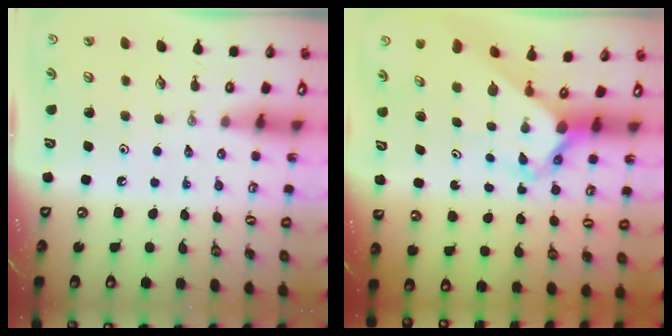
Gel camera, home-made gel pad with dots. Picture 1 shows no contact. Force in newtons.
{"total": 3.4, "press": 3.4, "slide": 0.4}